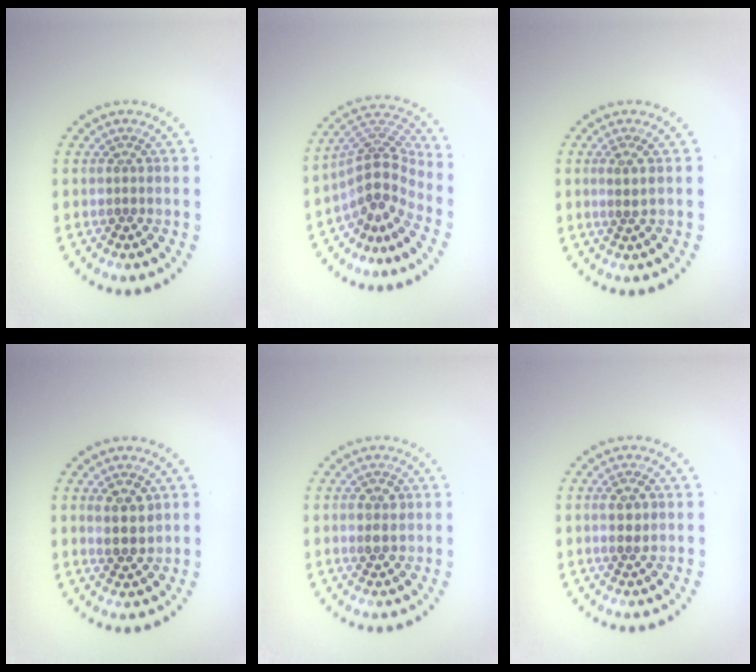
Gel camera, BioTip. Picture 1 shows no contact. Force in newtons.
{"total": 4.3, "press": 3.0, "slide": 3.1}
{"total": 1.3, "press": 0.9, "slide": 0.9}
{"total": 2.8, "press": 2.7, "slide": 0.9}
{"total": 1.8, "press": 1.8, "slide": 0.1}
{"total": 1.3, "press": 1.2, "slide": 0.4}